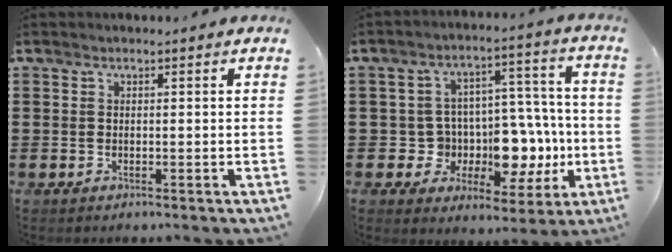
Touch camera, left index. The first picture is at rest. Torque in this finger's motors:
{"motor_torque": [1.01, 0.27, 0.57, 0.11]}